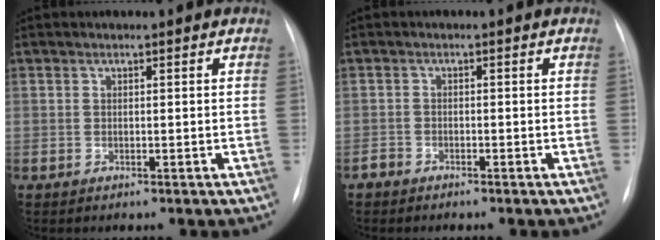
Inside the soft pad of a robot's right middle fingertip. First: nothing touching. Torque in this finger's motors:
{"motor_torque": [-0.05, 0.04, 0.00, 0.01]}